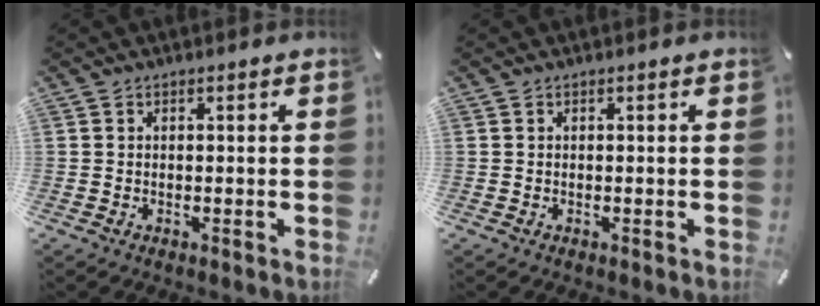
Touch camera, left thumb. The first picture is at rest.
{"total": 0.0}